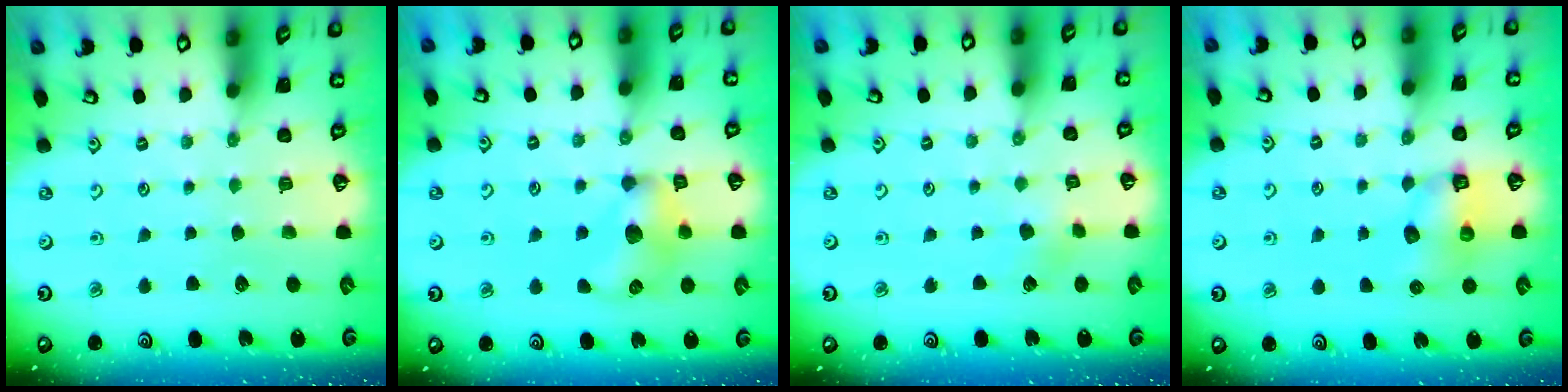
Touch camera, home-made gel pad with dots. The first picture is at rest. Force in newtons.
{"total": 12.1, "press": 12.0, "slide": 1.0}
{"total": 2.5, "press": 2.4, "slide": 0.6}
{"total": 9.2, "press": 9.2, "slide": 0.4}